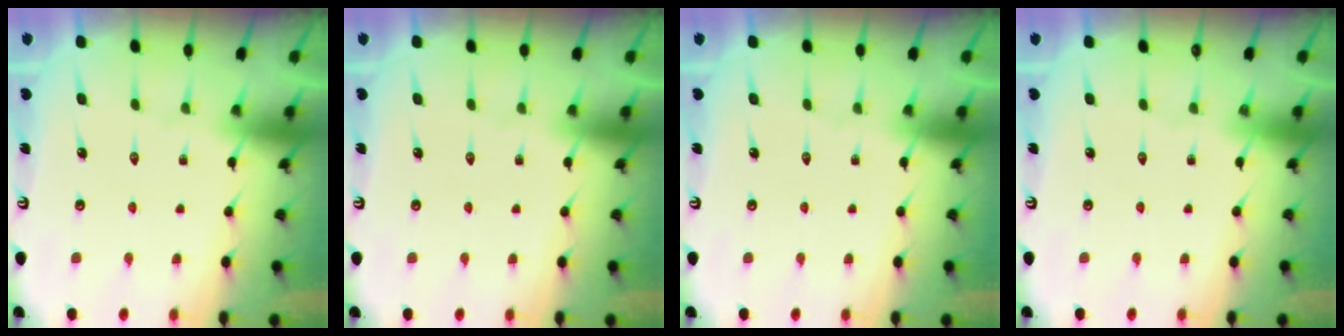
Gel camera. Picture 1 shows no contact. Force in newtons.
{"total": 0.0}
{"total": 0.0}
{"total": 0.0}